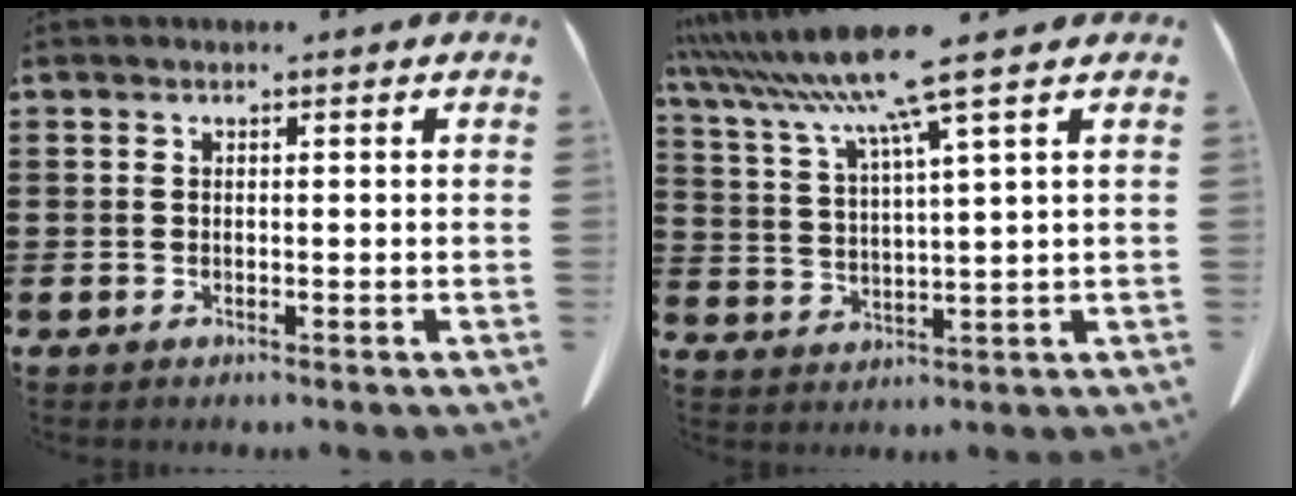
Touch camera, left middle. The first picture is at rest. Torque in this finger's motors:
{"motor_torque": [1.07, -1.07, 1.06, 0.21]}